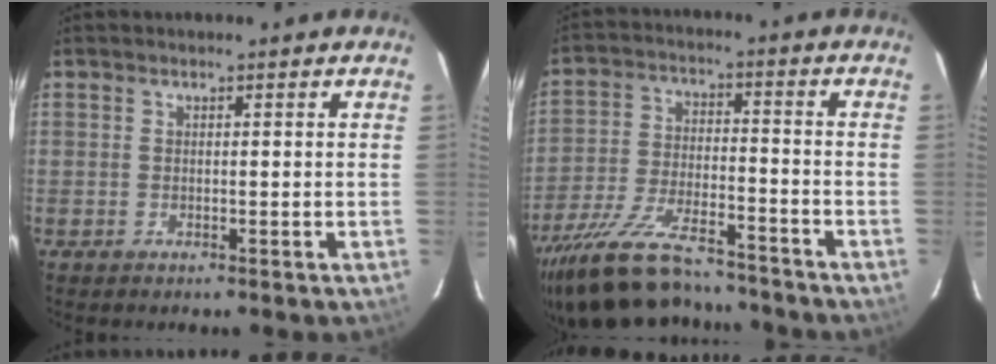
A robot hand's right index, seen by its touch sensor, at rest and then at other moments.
{"total": 21.7, "force": [-18.5, 5.9, 9.7], "torque": [-0.208, -0.036, -0.300]}